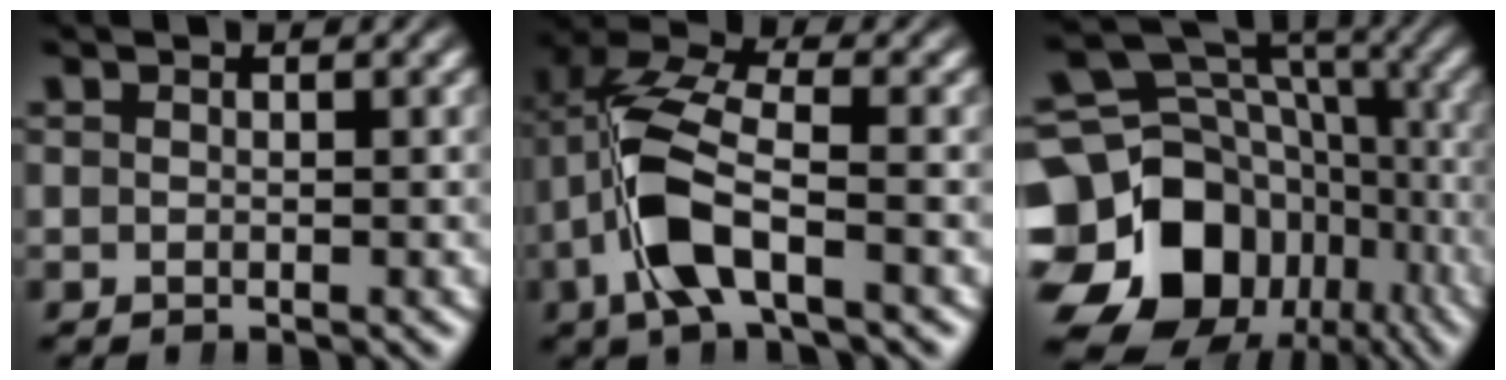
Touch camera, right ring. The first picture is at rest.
{"total": 6.7, "force": [0.4, 3.6, 5.7], "torque": [-0.139, -0.009, 0.007]}
{"total": 18.6, "force": [-5.1, 14.7, 10.2], "torque": [-0.172, -0.064, -0.063]}